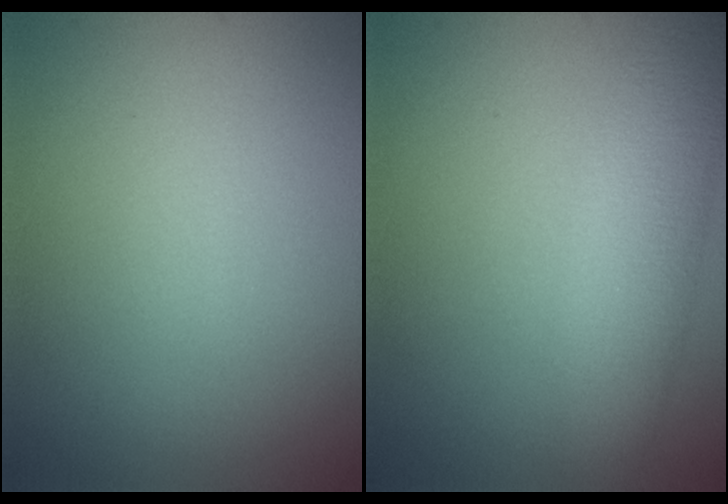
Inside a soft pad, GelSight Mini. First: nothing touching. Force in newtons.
{"total": 6.0, "press": 6.0, "slide": 0.1}